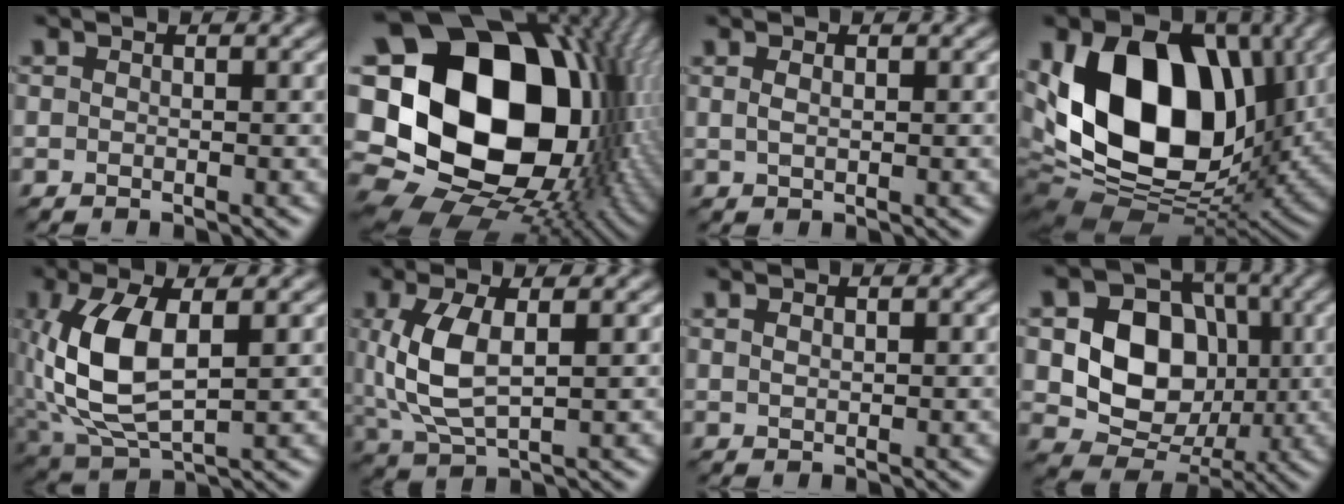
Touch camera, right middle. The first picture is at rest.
{"total": 24.7, "force": [1.7, 19.3, 15.3], "torque": [-0.303, 0.004, 0.008]}
{"total": 0.9, "force": [0.4, 0.3, 0.7], "torque": [-0.017, 0.000, 0.010]}
{"total": 16.2, "force": [2.0, 11.1, 11.7], "torque": [-0.219, -0.009, 0.024]}
{"total": 8.4, "force": [0.6, 4.1, 7.3], "torque": [-0.168, 0.005, 0.014]}
{"total": 5.9, "force": [0.9, 2.7, 5.2], "torque": [-0.126, -0.001, 0.023]}
{"total": 0.7, "force": [0.5, 0.3, 0.5], "torque": [-0.011, 0.000, 0.012]}
{"total": 9.0, "force": [0.3, 7.3, 5.3], "torque": [-0.091, -0.001, -0.003]}